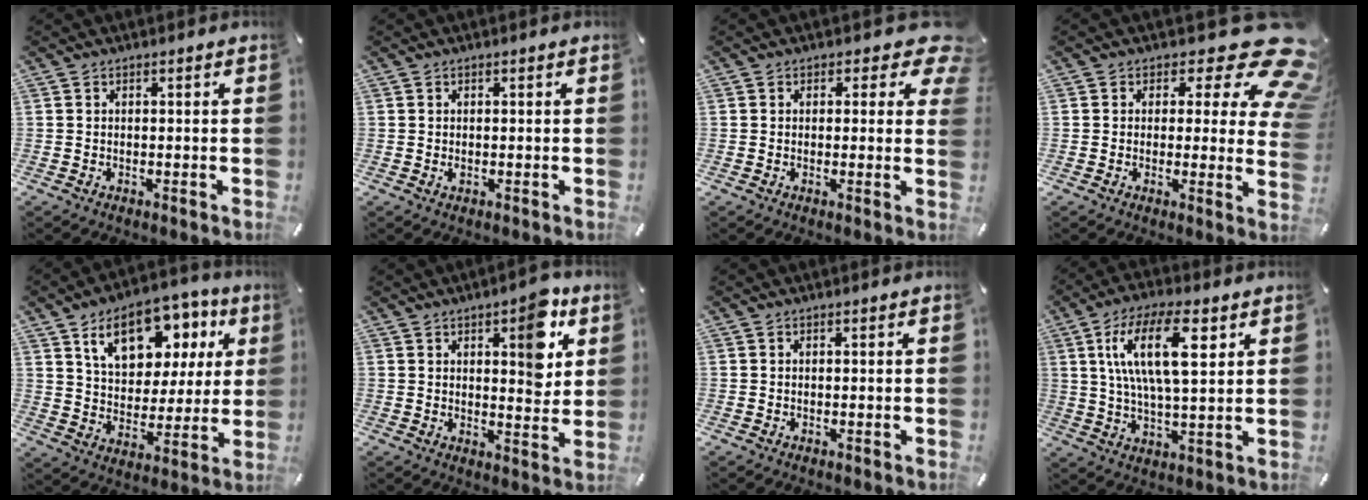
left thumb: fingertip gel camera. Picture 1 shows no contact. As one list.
[{"total": 0.7, "force": [-0.1, 0.4, 0.5], "torque": [-0.011, -0.001, -0.001]}, {"total": 6.5, "force": [2.9, 3.5, 4.6], "torque": [-0.046, -0.016, 0.044]}, {"total": 15.8, "force": [7.1, 7.1, 12.1], "torque": [-0.153, -0.047, 0.115]}, {"total": 16.5, "force": [8.9, 10.3, 9.4], "torque": [-0.150, -0.030, 0.157]}, {"total": 9.2, "force": [4.0, 3.8, 7.4], "torque": [-0.069, -0.029, 0.053]}, {"total": 0.0}, {"total": 15.4, "force": [5.7, 5.7, 13.1], "torque": [-0.256, 0.000, 0.089]}]